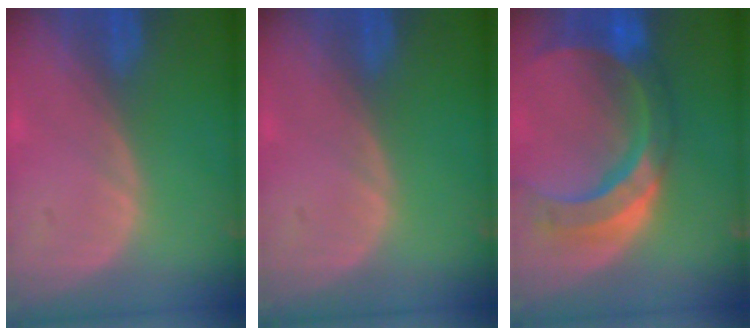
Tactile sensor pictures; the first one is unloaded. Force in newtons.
{"total": 0.0}
{"total": 11.5, "press": 9.8, "slide": 6.0}